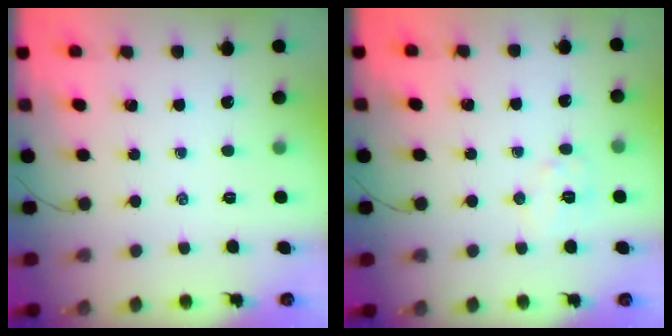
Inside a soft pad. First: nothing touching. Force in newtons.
{"total": 5.8, "press": 5.8, "slide": 0.6}